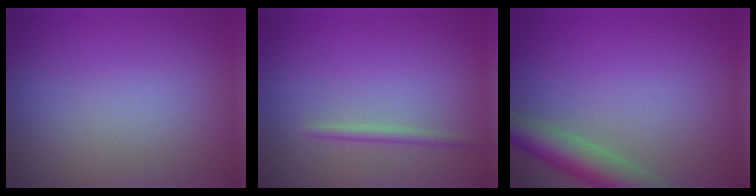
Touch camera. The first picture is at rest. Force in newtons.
{"total": 1.1, "press": 1.1, "slide": 0.0}
{"total": 5.2, "press": 5.2, "slide": 0.3}